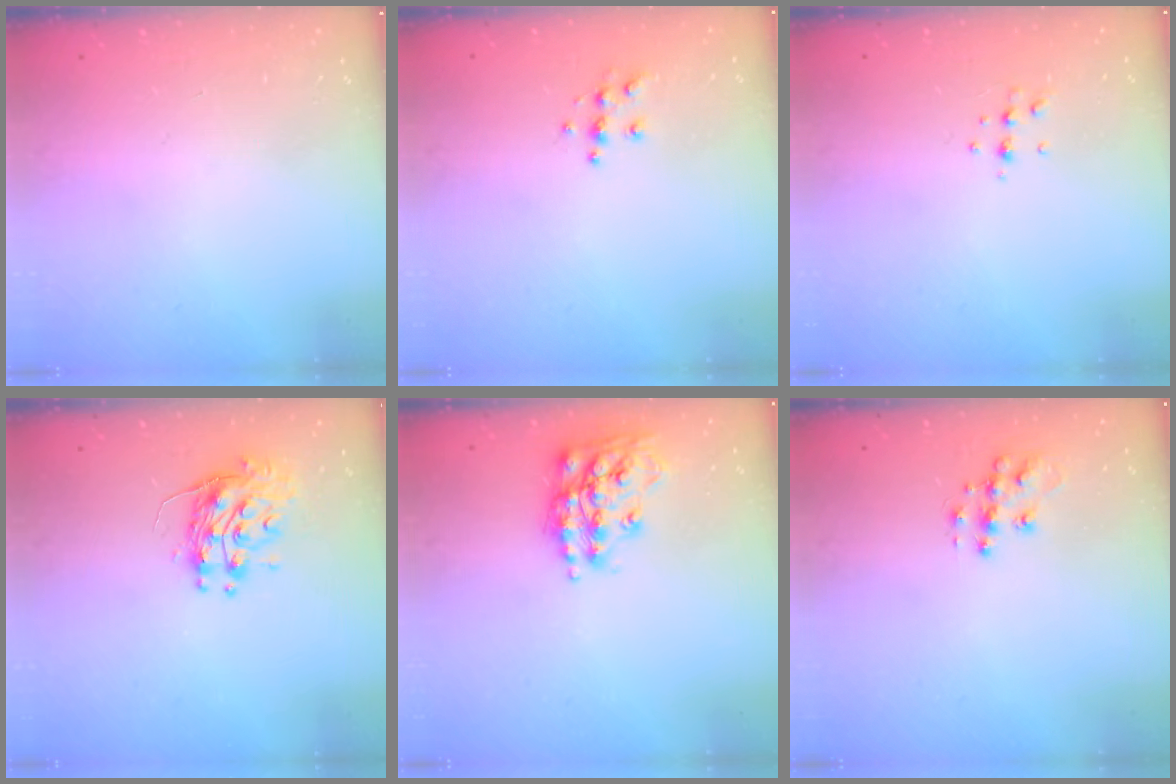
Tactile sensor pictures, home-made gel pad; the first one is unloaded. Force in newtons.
{"total": 5.9, "press": 5.9, "slide": 0.6}
{"total": 5.3, "press": 5.2, "slide": 1.4}
{"total": 10.9, "press": 10.8, "slide": 0.8}
{"total": 14.8, "press": 14.7, "slide": 1.5}
{"total": 10.2, "press": 10.2, "slide": 0.7}